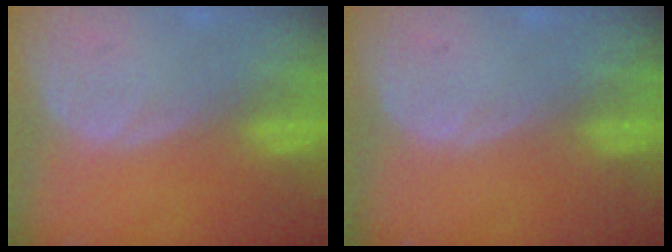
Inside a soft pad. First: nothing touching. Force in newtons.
{"total": 0.0}